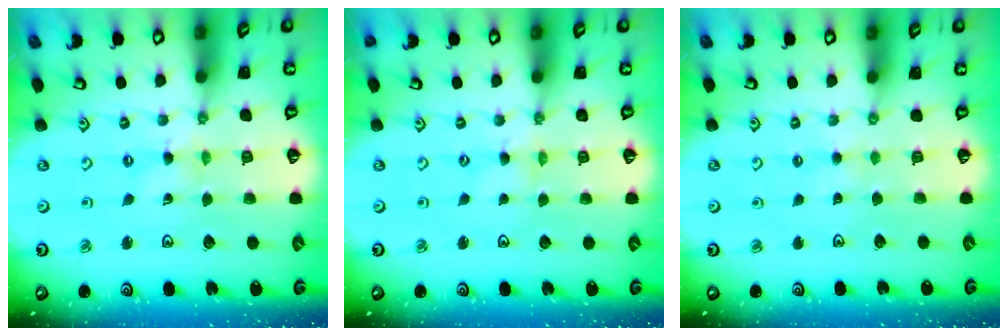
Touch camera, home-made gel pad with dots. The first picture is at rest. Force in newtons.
{"total": 1.2, "press": 1.2, "slide": 0.2}
{"total": 1.4, "press": 1.4, "slide": 0.3}